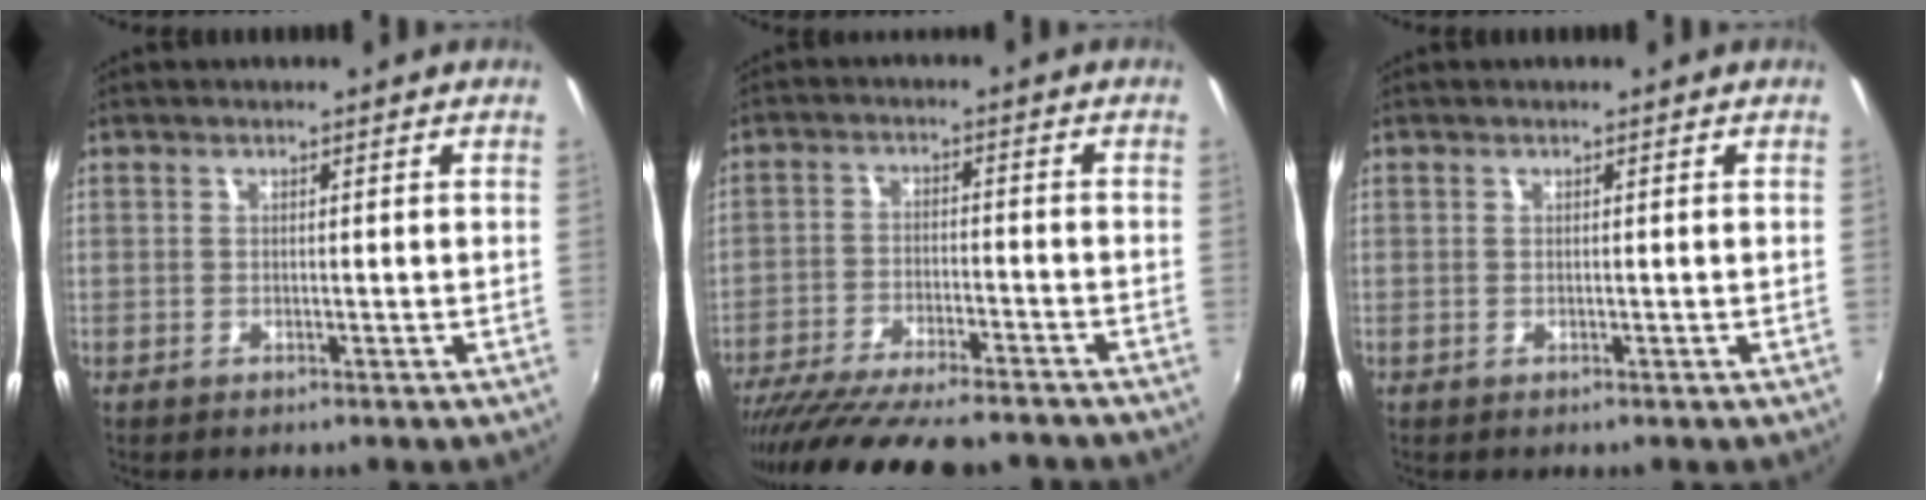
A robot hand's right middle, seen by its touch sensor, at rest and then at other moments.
{"total": 18.8, "force": [-16.2, 3.3, 8.9], "torque": [-0.173, -0.044, -0.253]}
{"total": 0.0}